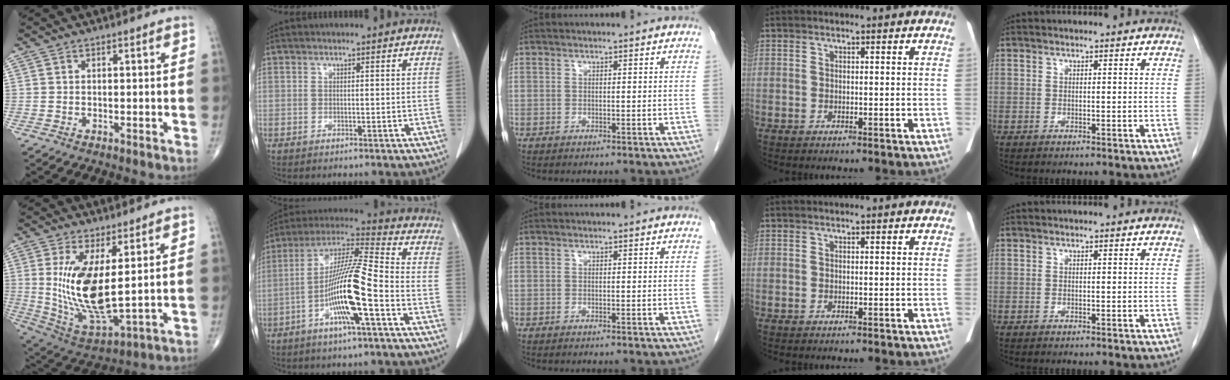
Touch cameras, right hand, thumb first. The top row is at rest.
{"thumb": {"total": 15.2, "force": [2.5, 5.3, 14.1], "torque": [-0.281, -0.034, 0.067]}, "index": {"total": 14.6, "force": [-4.7, 0.5, 13.8], "torque": [-0.265, 0.005, -0.092]}}